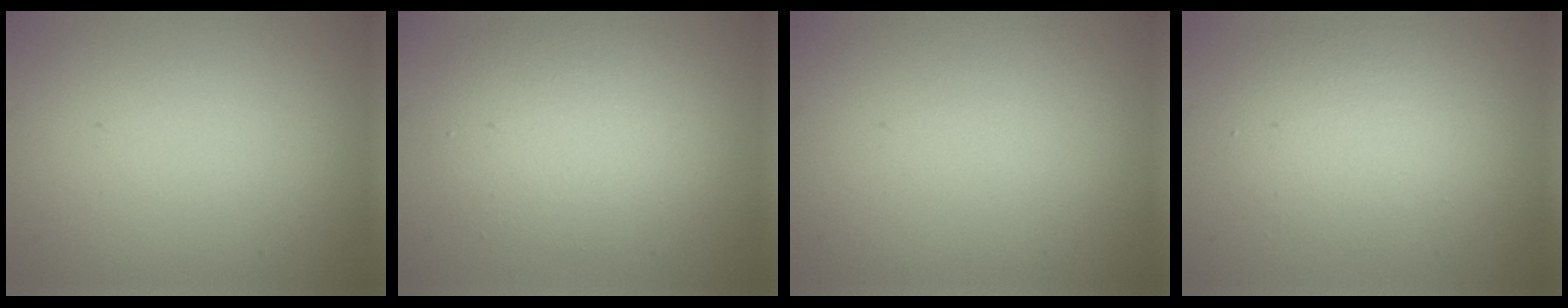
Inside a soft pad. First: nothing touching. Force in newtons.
{"total": 5.0, "press": 5.0, "slide": 0.2}
{"total": 0.0}
{"total": 3.9, "press": 3.9, "slide": 0.1}